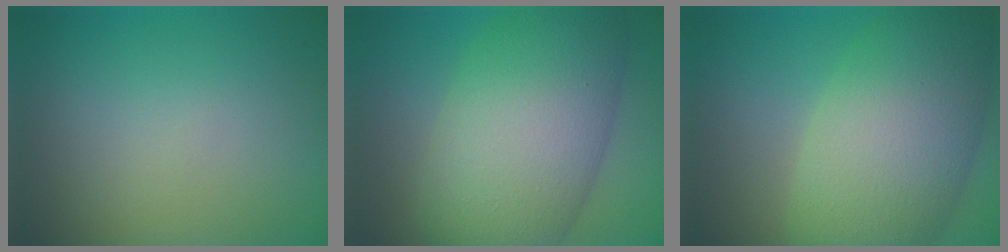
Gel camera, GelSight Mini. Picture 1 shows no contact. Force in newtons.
{"total": 12.1, "press": 12.1, "slide": 0.4}
{"total": 10.9, "press": 10.9, "slide": 0.7}